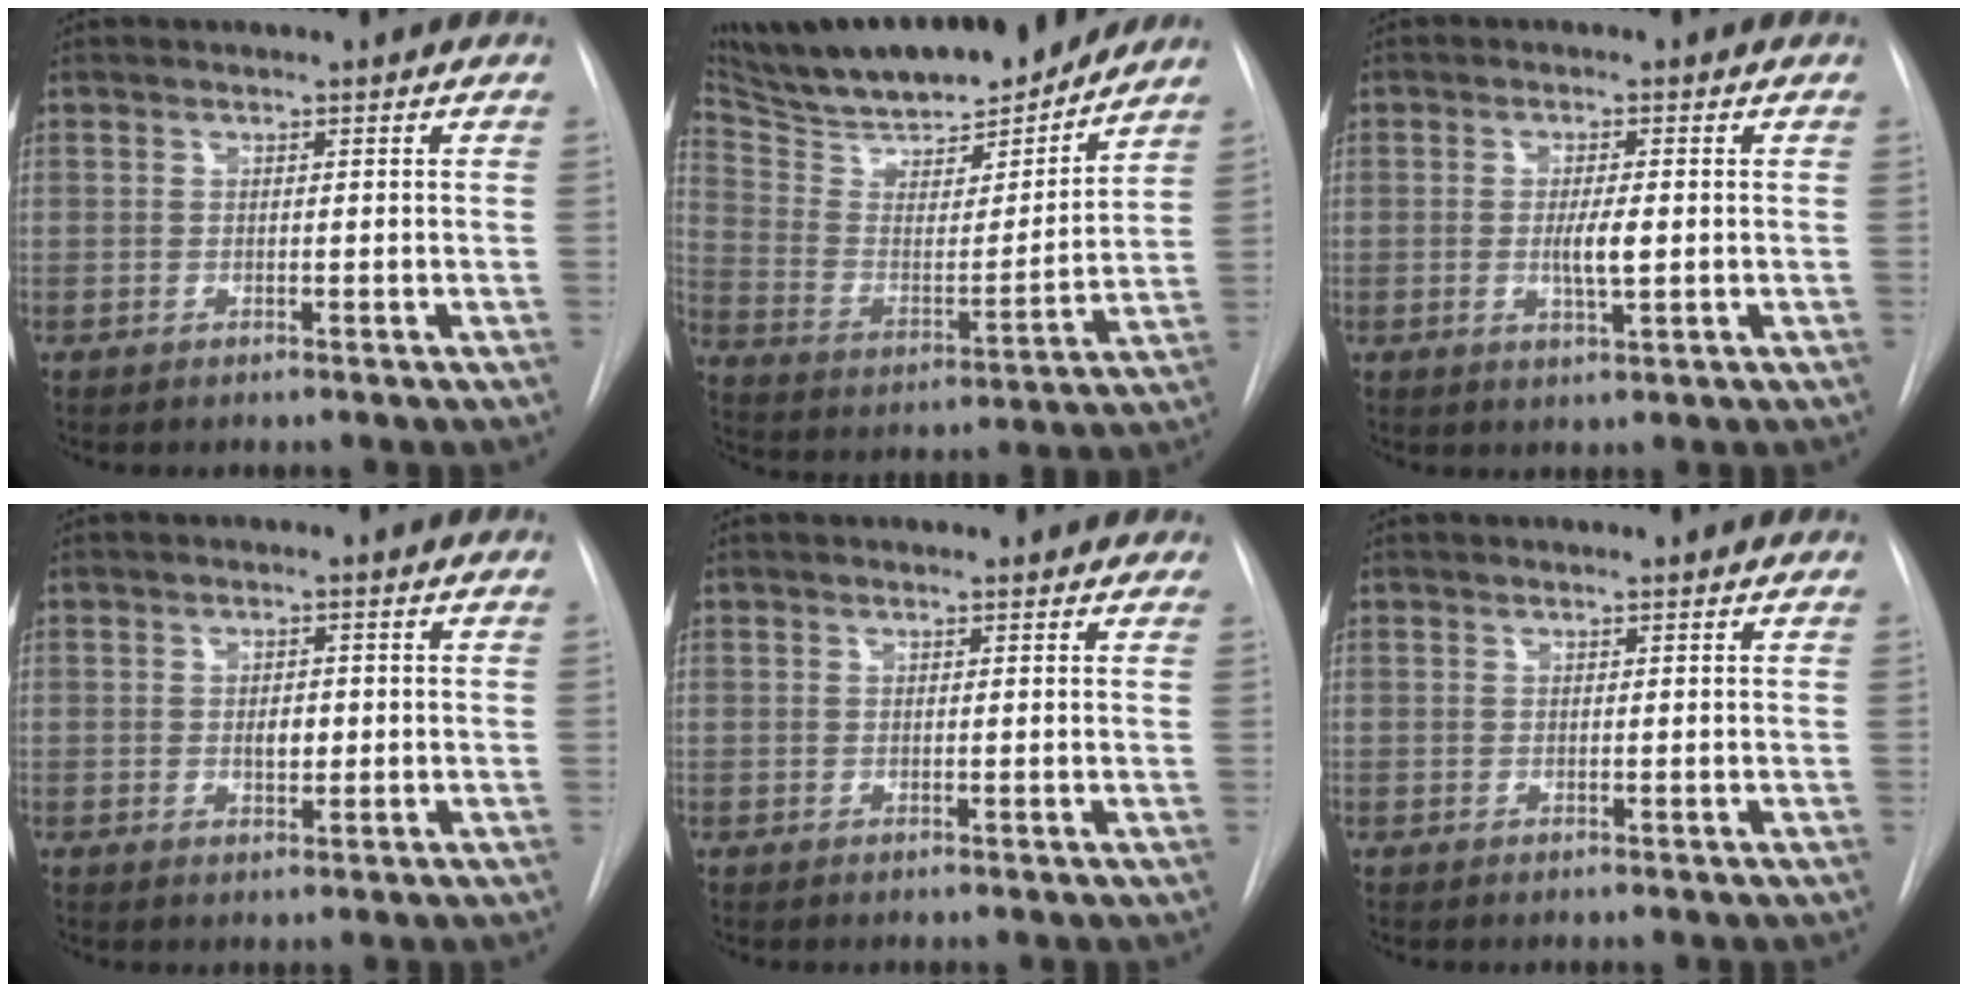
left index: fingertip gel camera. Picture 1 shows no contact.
{"total": 23.8, "force": [21.0, 4.3, 10.3], "torque": [-0.183, -0.005, 0.326]}
{"total": 3.8, "force": [-0.3, 0.7, 3.8], "torque": [-0.069, -0.004, -0.003]}
{"total": 2.4, "force": [0.0, 1.4, 2.0], "torque": [-0.033, 0.000, 0.002]}
{"total": 2.7, "force": [2.3, 1.1, 0.9], "torque": [-0.007, 0.008, 0.016]}
{"total": 0.7, "force": [0.6, 0.1, 0.2], "torque": [-0.010, 0.007, 0.008]}